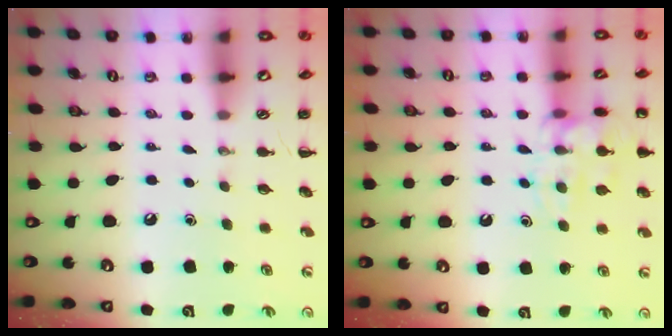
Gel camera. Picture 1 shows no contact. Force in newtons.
{"total": 13.5, "press": 13.5, "slide": 0.9}